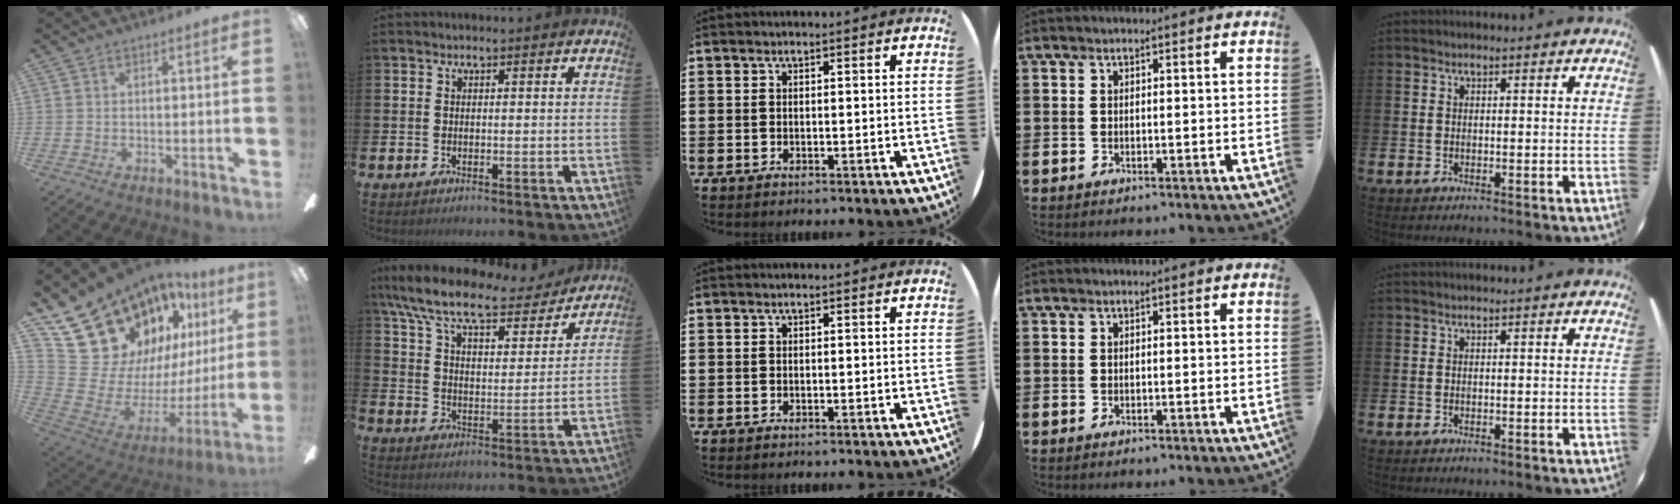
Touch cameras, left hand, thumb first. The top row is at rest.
{"thumb": {"total": 22.9, "force": [17.6, 12.9, 6.7], "torque": [-0.105, -0.137, 0.359]}, "index": {"total": 10.2, "force": [8.8, 2.0, 4.6], "torque": [-0.127, -0.052, 0.149]}}